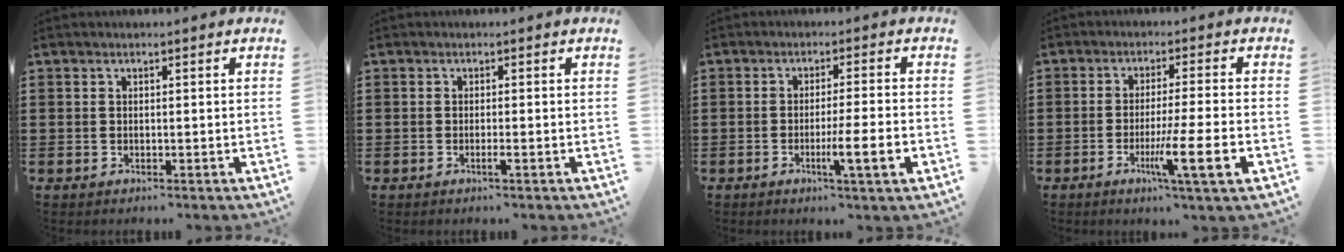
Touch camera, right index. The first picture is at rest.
{"total": 1.2, "force": [-0.7, -0.1, 0.9], "torque": [-0.017, -0.004, -0.012]}
{"total": 6.1, "force": [-2.1, -0.1, 5.7], "torque": [-0.092, -0.011, -0.034]}
{"total": 8.2, "force": [-3.0, -0.1, 7.7], "torque": [-0.131, -0.013, -0.051]}